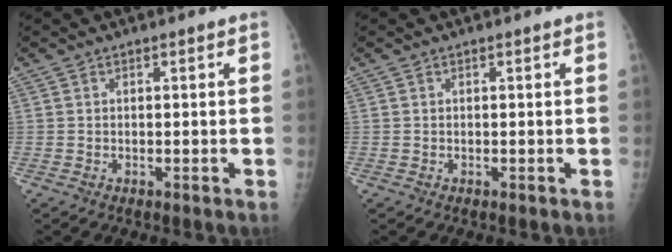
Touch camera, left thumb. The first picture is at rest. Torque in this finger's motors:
{"motor_torque": [0.06, 0.06, 0.00, 0.00, 0.00]}